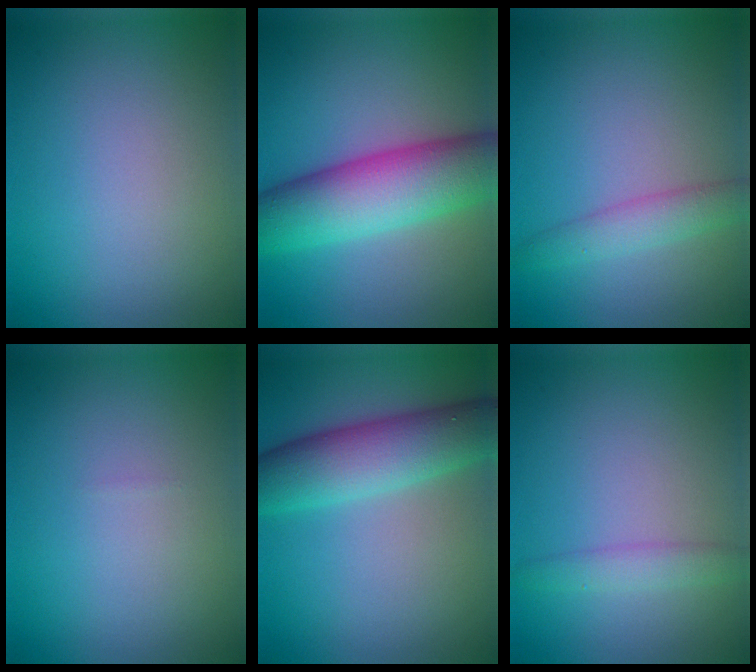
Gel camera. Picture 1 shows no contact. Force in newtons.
{"total": 9.4, "press": 9.4, "slide": 0.5}
{"total": 2.6, "press": 2.6, "slide": 0.1}
{"total": 0.0}
{"total": 7.0, "press": 7.0, "slide": 0.4}
{"total": 1.9, "press": 1.9, "slide": 0.1}